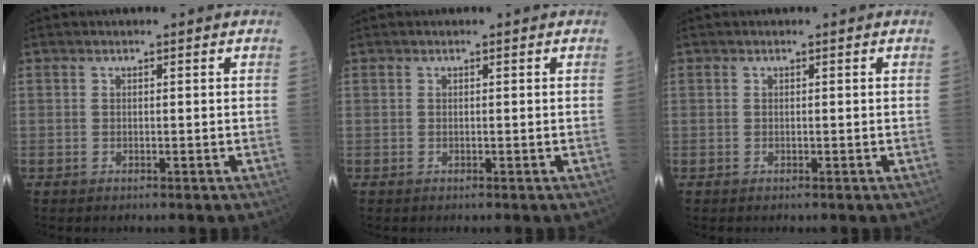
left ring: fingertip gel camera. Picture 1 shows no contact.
{"total": 0.0}
{"total": 0.0}